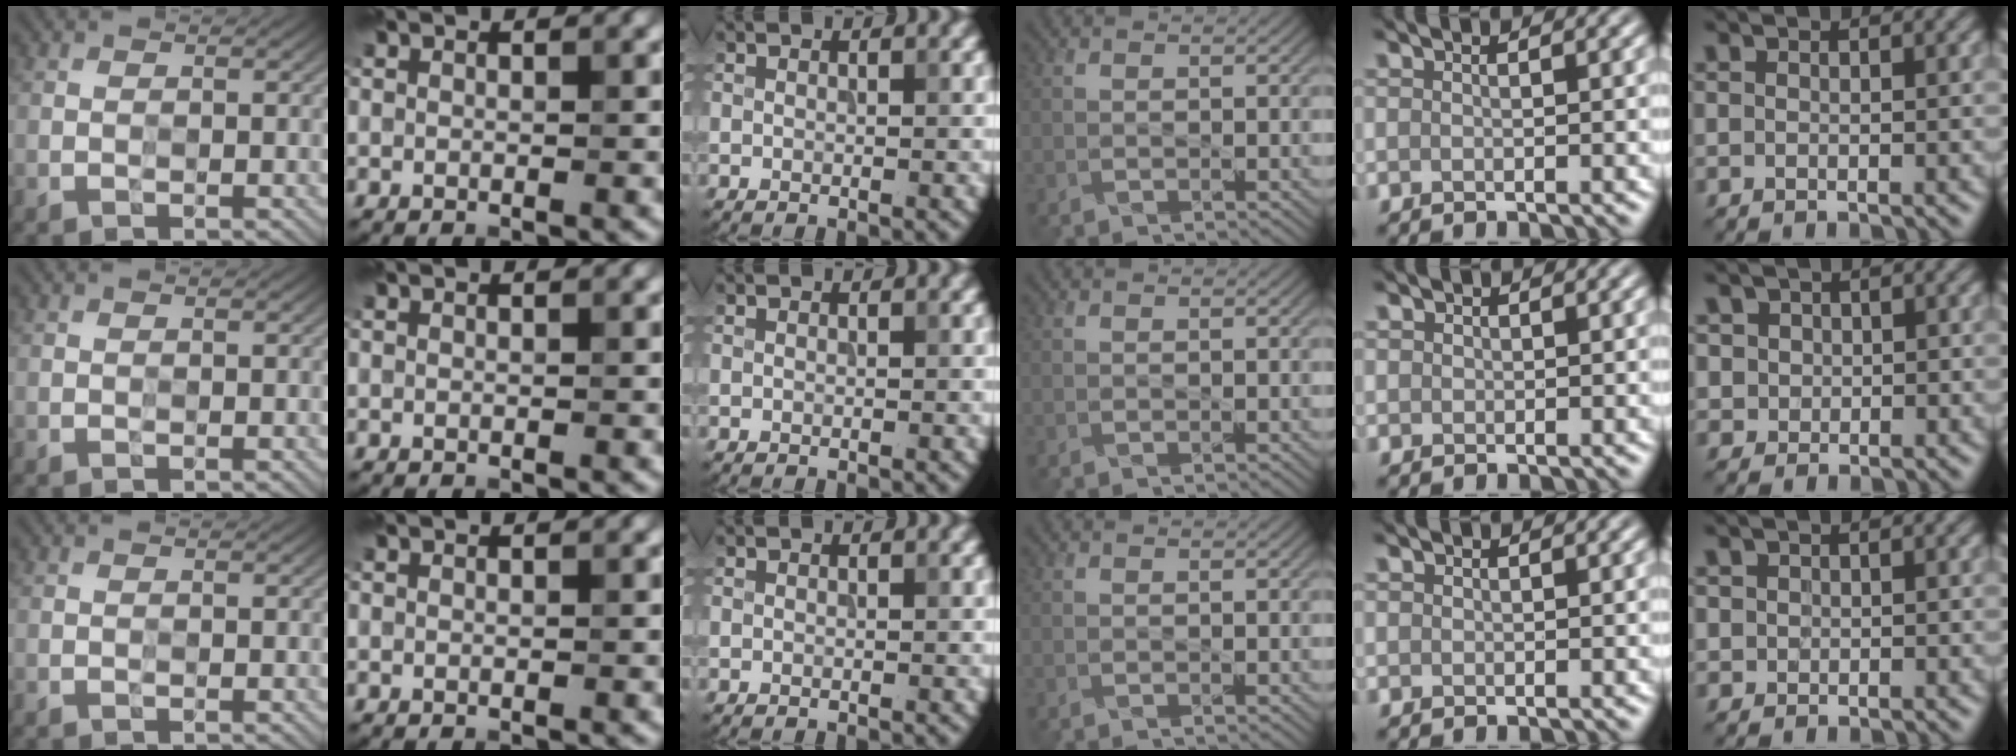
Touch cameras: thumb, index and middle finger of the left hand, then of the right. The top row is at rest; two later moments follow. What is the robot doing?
{"motion": "press", "object": "button"}